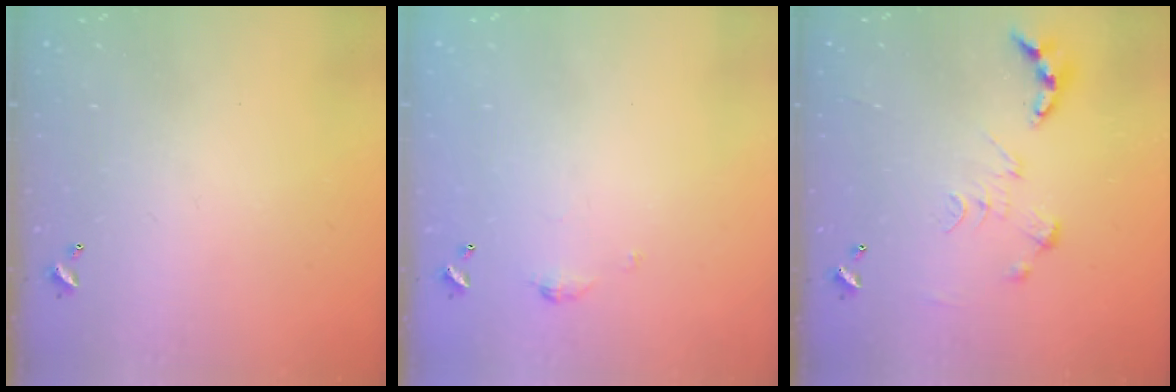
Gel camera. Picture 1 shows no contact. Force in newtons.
{"total": 3.5, "press": 3.5, "slide": 0.6}
{"total": 0.0}